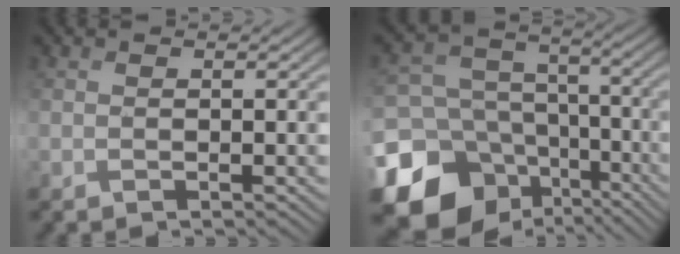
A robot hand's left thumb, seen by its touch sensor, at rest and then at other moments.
{"total": 18.7, "force": [-8.6, 15.0, 7.2], "torque": [-0.213, -0.055, -0.134]}